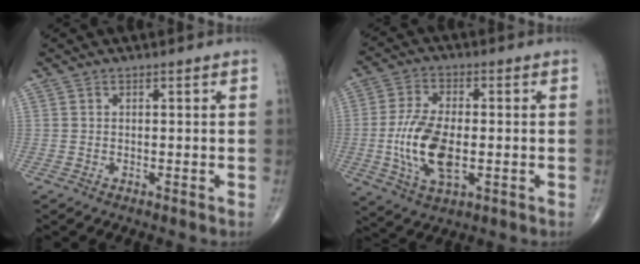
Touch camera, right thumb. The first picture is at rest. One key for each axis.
{"total": 12.6, "fx": -1.8, "fy": 6.2, "fz": 10.8, "tx": -0.217, "ty": -0.001, "tz": -0.031}